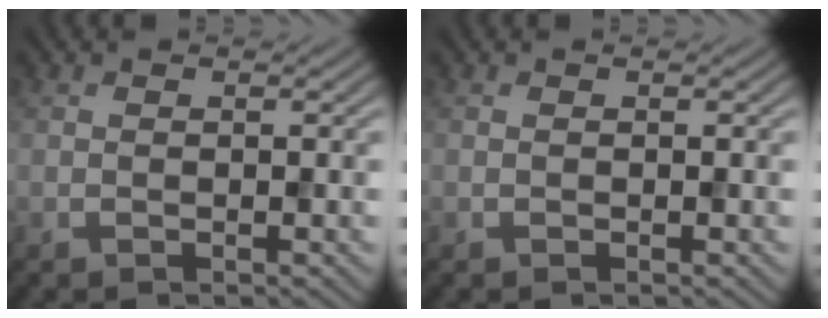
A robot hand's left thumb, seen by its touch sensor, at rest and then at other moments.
{"total": 0.0}